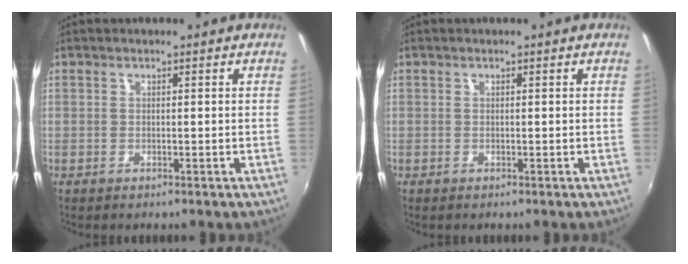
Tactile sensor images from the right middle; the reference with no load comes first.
{"total": 0.0}